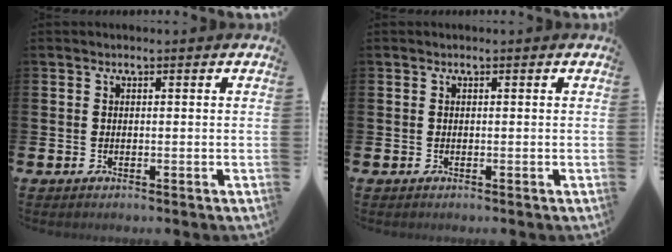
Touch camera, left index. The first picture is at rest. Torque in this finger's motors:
{"motor_torque": [0.03, 0.03, 0.00, 0.00]}